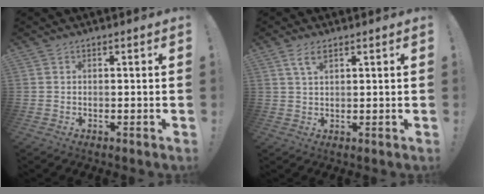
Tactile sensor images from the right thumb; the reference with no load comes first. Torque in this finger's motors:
{"motor_torque": [-0.51, 0.63, 0.60, -0.03, 0.14]}